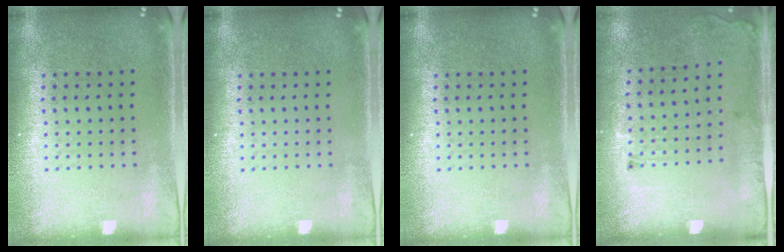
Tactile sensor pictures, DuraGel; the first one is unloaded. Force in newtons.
{"total": 0.0}
{"total": 0.0}
{"total": 1.9, "press": 1.3, "slide": 1.4}